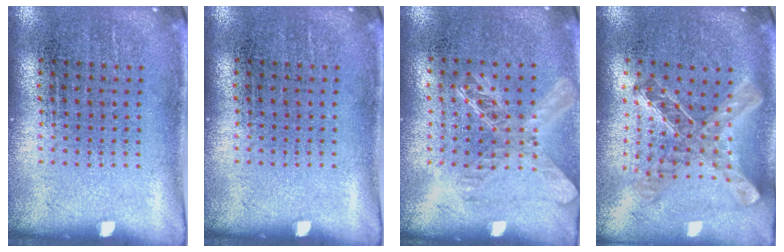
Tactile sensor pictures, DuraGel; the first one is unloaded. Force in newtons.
{"total": 0.0}
{"total": 1.4, "press": 1.2, "slide": 0.6}
{"total": 1.1, "press": 1.1, "slide": 0.2}